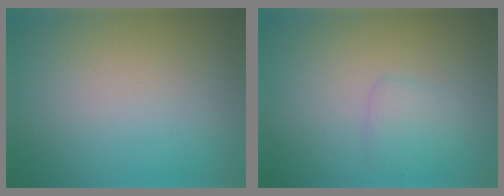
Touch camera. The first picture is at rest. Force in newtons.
{"total": 1.5, "press": 1.5, "slide": 0.1}